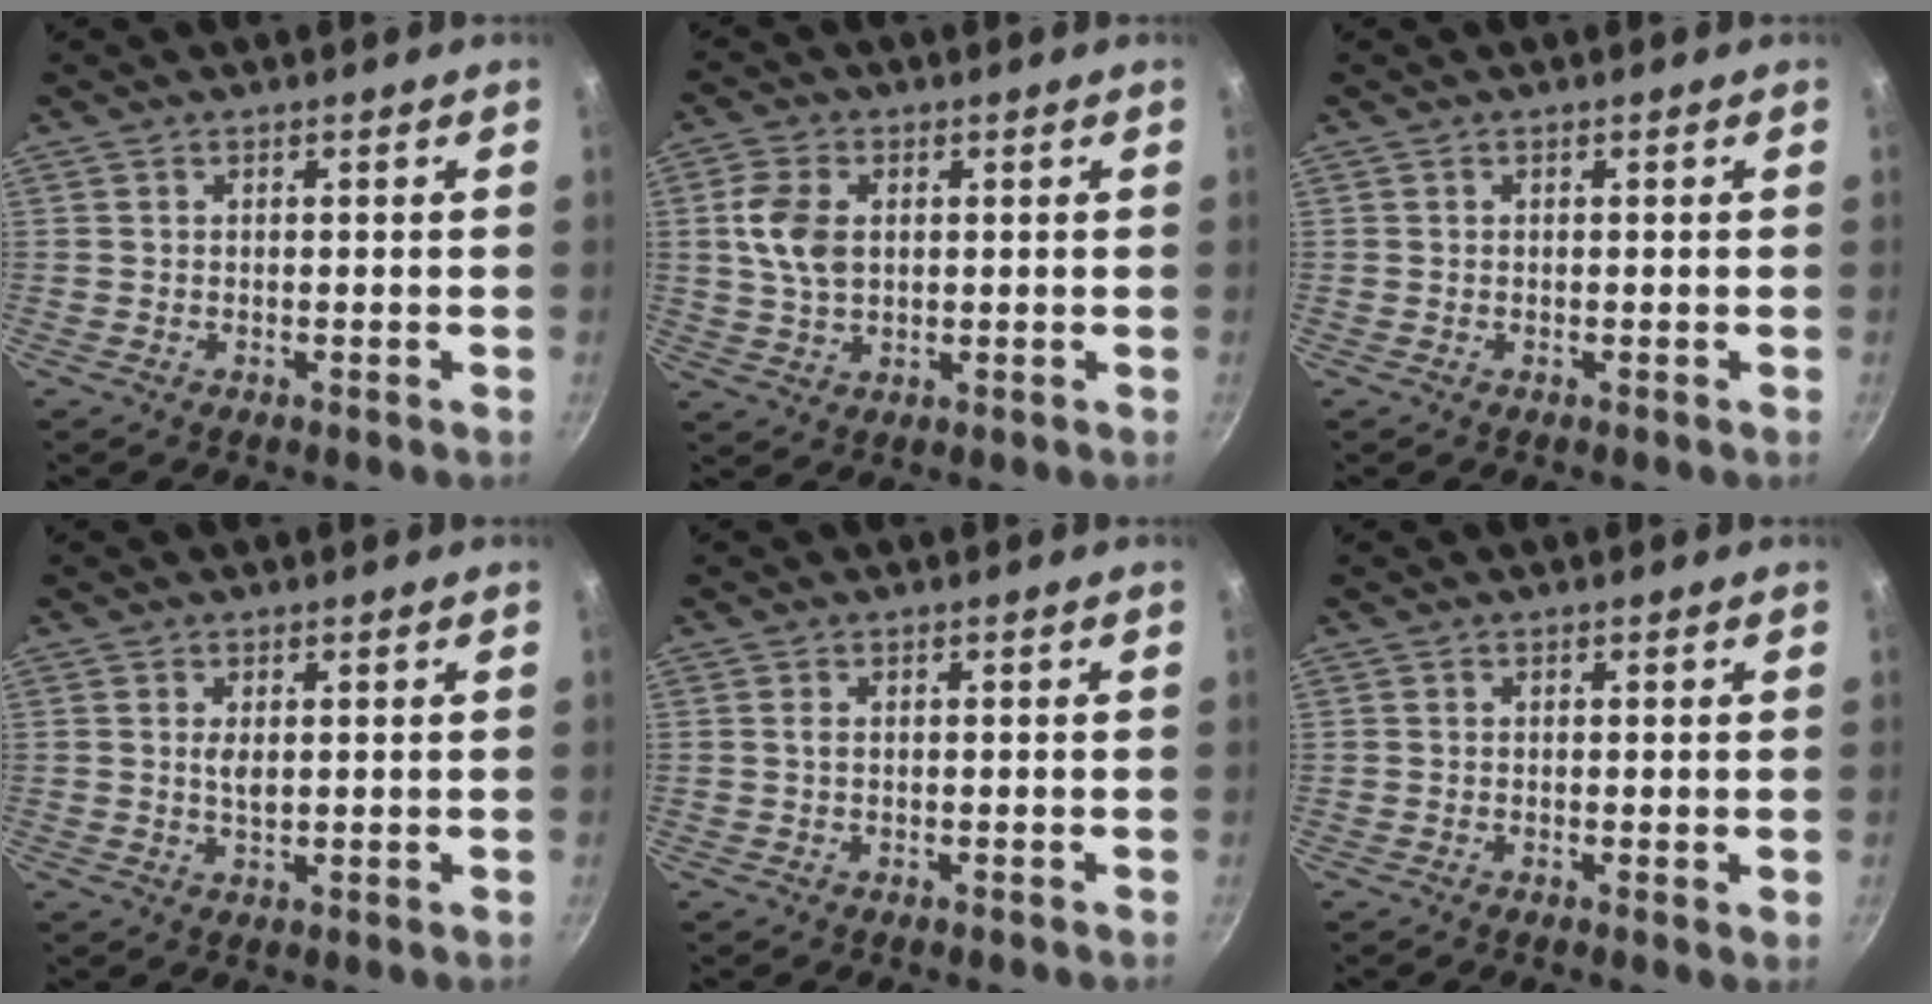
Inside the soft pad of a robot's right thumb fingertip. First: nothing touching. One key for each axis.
{"total": 7.8, "fx": 1.4, "fy": 5.2, "fz": 5.6, "tx": -0.101, "ty": 0.002, "tz": 0.025}
{"total": 0.0}
{"total": 2.5, "fx": 0.7, "fy": 1.2, "fz": 2.1, "tx": -0.036, "ty": -0.004, "tz": 0.013}
{"total": 0.7, "fx": 0.2, "fy": 0.4, "fz": 0.6, "tx": -0.013, "ty": 0.001, "tz": 0.002}
{"total": 0.7, "fx": 0.2, "fy": 0.2, "fz": 0.6, "tx": -0.009, "ty": -0.007, "tz": -0.002}